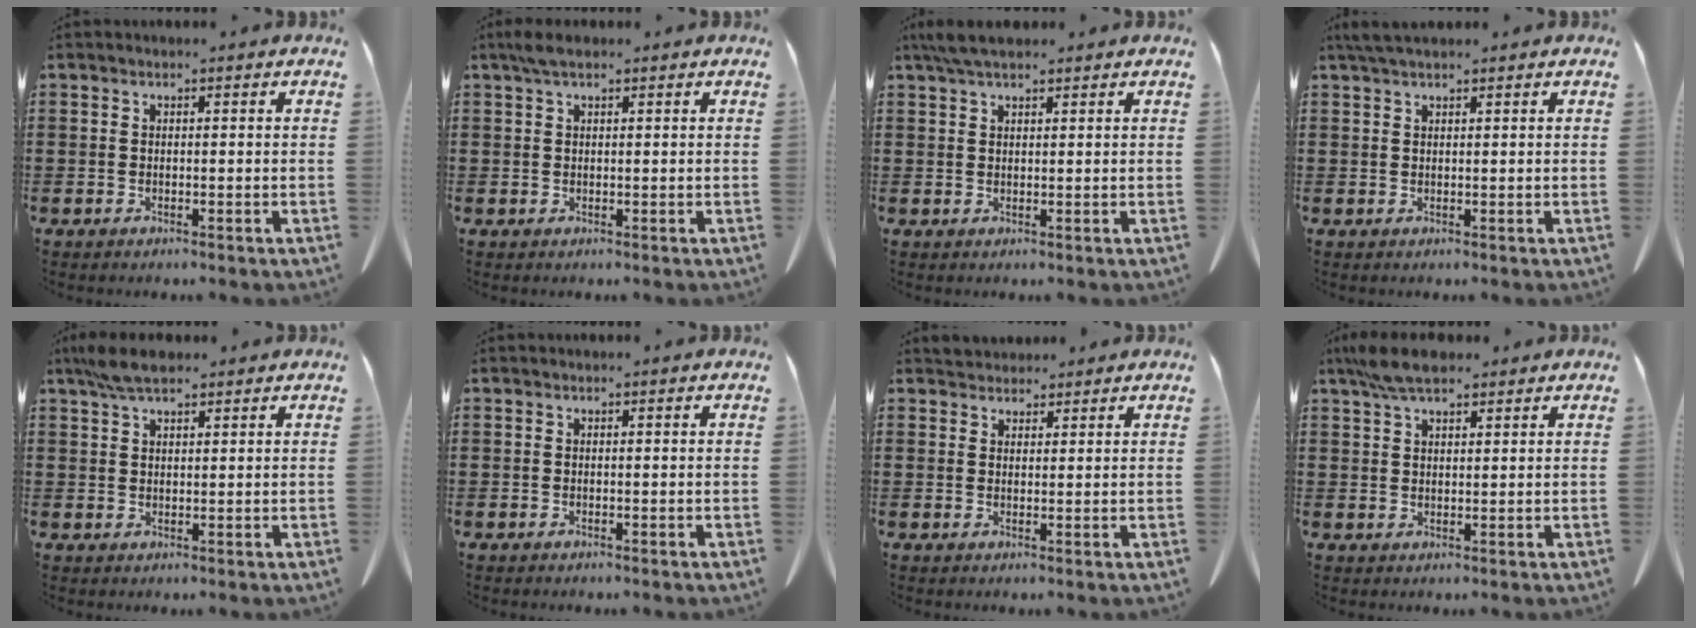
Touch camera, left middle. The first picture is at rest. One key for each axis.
{"total": 2.0, "fx": 1.2, "fy": 0.8, "fz": 1.4, "tx": -0.031, "ty": 0.003, "tz": 0.022}
{"total": 3.6, "fx": 2.7, "fy": 0.9, "fz": 2.2, "tx": -0.050, "ty": 0.001, "tz": 0.052}
{"total": 2.3, "fx": 1.8, "fy": 0.3, "fz": 1.3, "tx": -0.031, "ty": 0.002, "tz": 0.034}
{"total": 4.7, "fx": 3.5, "fy": 1.5, "fz": 2.7, "tx": -0.062, "ty": 0.000, "tz": 0.066}
{"total": 0.0}
{"total": 2.2, "fx": 2.1, "fy": 0.6, "fz": -0.1, "tx": 0.004, "ty": -0.005, "tz": 0.041}
{"total": 5.7, "fx": 4.4, "fy": 1.9, "fz": 3.0, "tx": -0.072, "ty": -0.003, "tz": 0.084}